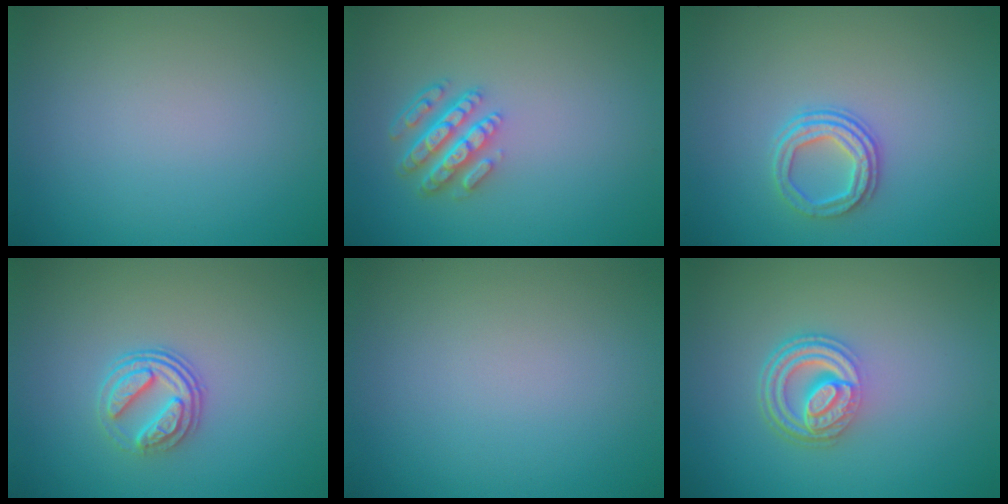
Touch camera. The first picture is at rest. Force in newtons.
{"total": 4.5, "press": 3.3, "slide": 3.0}
{"total": 2.8, "press": 2.3, "slide": 1.5}
{"total": 3.1, "press": 2.6, "slide": 1.7}
{"total": 0.0}
{"total": 4.5, "press": 3.3, "slide": 3.0}